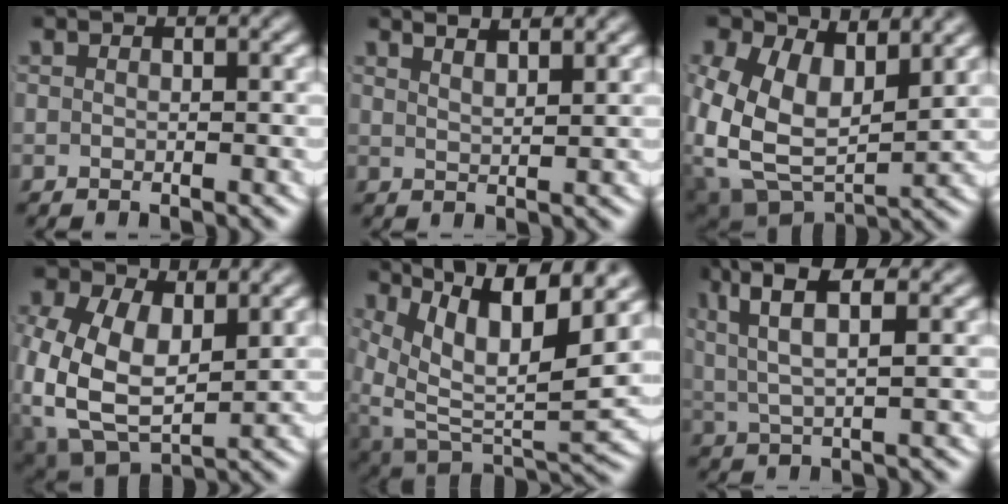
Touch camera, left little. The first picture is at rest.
{"total": 3.6, "force": [3.0, 0.5, 1.9], "torque": [-0.026, -0.003, 0.053]}
{"total": 12.7, "force": [-0.3, 10.6, 7.1], "torque": [-0.178, -0.063, 0.010]}
{"total": 10.7, "force": [-1.1, 8.6, 6.2], "torque": [-0.165, -0.058, 0.000]}
{"total": 12.2, "force": [2.0, 7.3, 9.6], "torque": [-0.165, -0.041, 0.045]}
{"total": 5.9, "force": [3.3, 1.8, 4.6], "torque": [-0.090, 0.006, 0.055]}